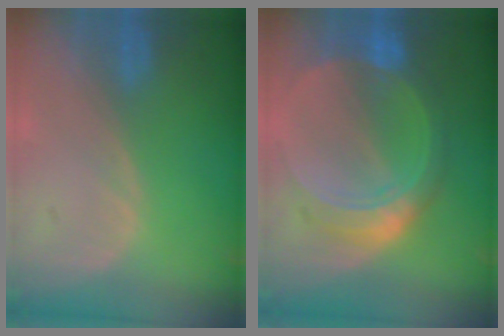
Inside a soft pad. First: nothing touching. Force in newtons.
{"total": 8.7, "press": 8.7, "slide": 0.7}